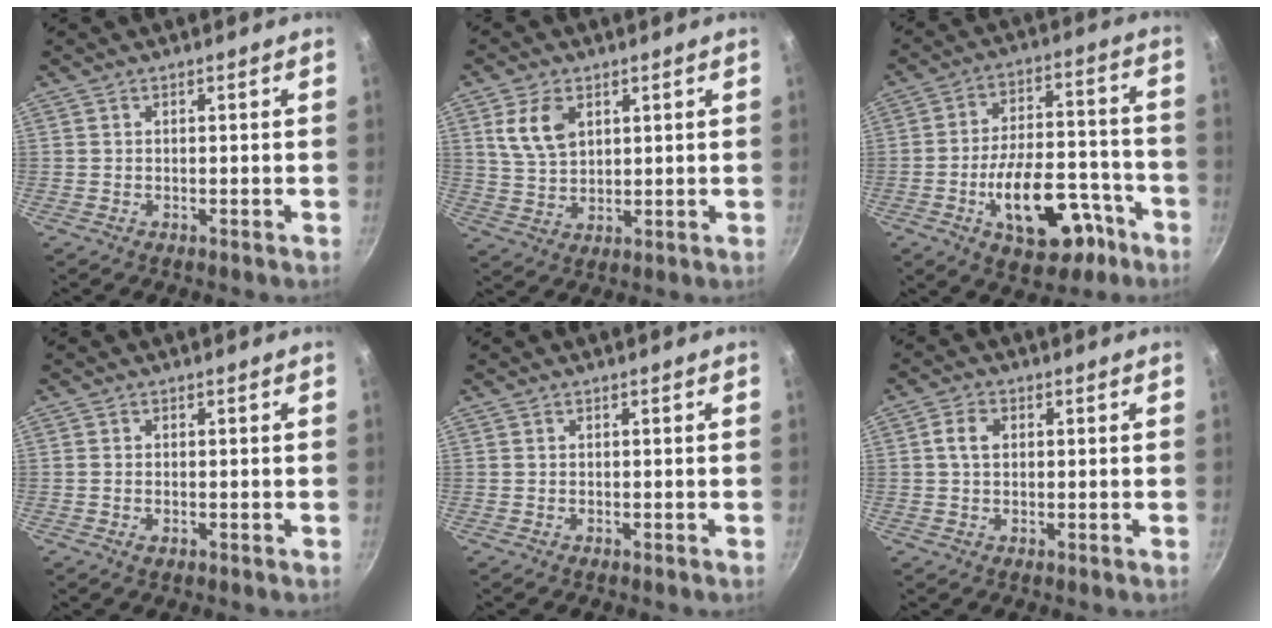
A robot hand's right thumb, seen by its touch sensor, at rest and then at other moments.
{"total": 7.8, "force": [3.1, 4.8, 5.2], "torque": [-0.089, -0.012, 0.064]}
{"total": 17.8, "force": [-7.8, 9.4, 12.9], "torque": [-0.168, 0.065, -0.105]}
{"total": 1.0, "force": [-0.3, 0.6, 0.7], "torque": [-0.015, 0.000, -0.006]}
{"total": 0.0}
{"total": 3.5, "force": [0.7, 2.5, 2.4], "torque": [-0.037, 0.007, 0.008]}